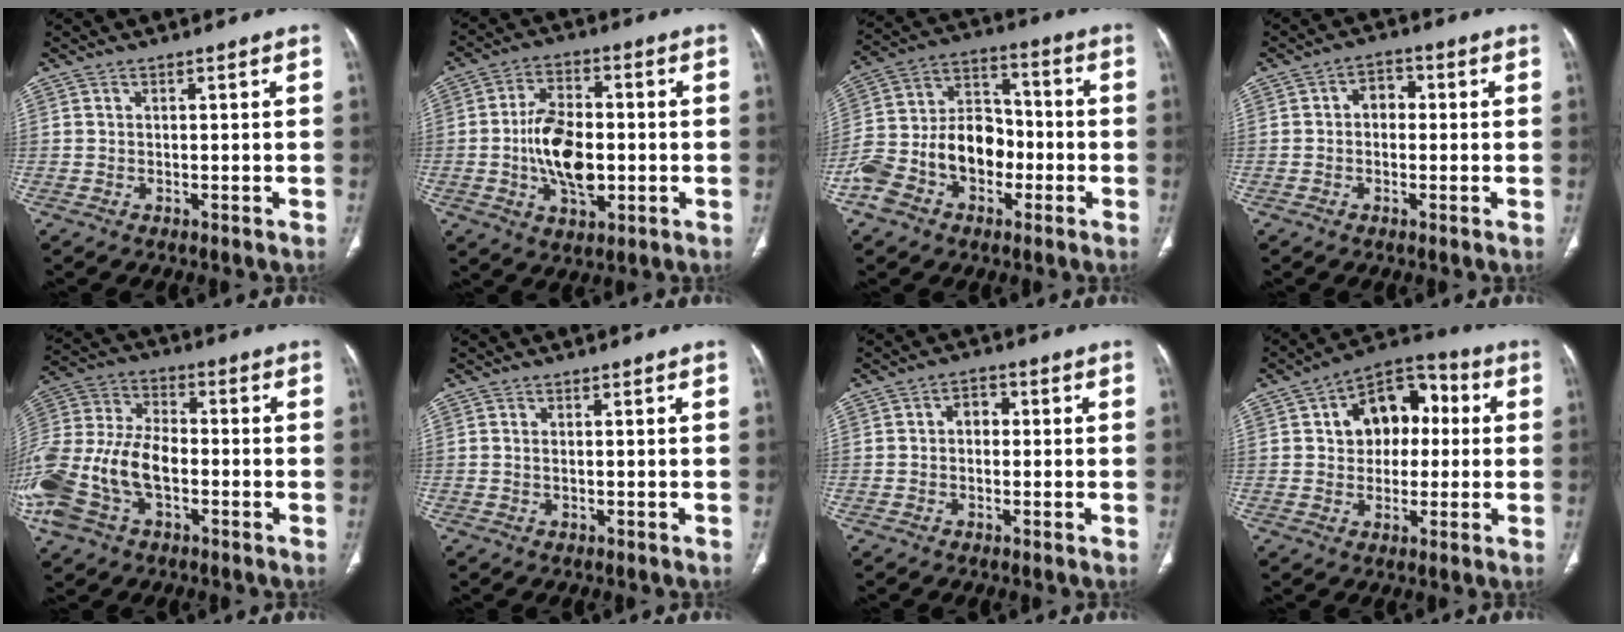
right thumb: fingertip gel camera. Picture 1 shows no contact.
{"total": 12.4, "force": [-1.4, 7.1, 10.0], "torque": [-0.165, 0.011, -0.026]}
{"total": 16.3, "force": [-5.1, 11.5, 10.2], "torque": [-0.166, 0.061, -0.097]}
{"total": 3.9, "force": [0.1, 2.9, 2.6], "torque": [-0.023, 0.015, -0.009]}
{"total": 21.2, "force": [-5.2, 13.1, 15.8], "torque": [-0.369, 0.024, -0.094]}
{"total": 0.6, "force": [0.1, 0.3, 0.6], "torque": [-0.016, 0.001, 0.004]}
{"total": 3.4, "force": [0.2, 2.5, 2.3], "torque": [-0.022, 0.012, -0.005]}
{"total": 13.4, "force": [2.4, 9.4, 9.2], "torque": [-0.089, 0.026, 0.027]}